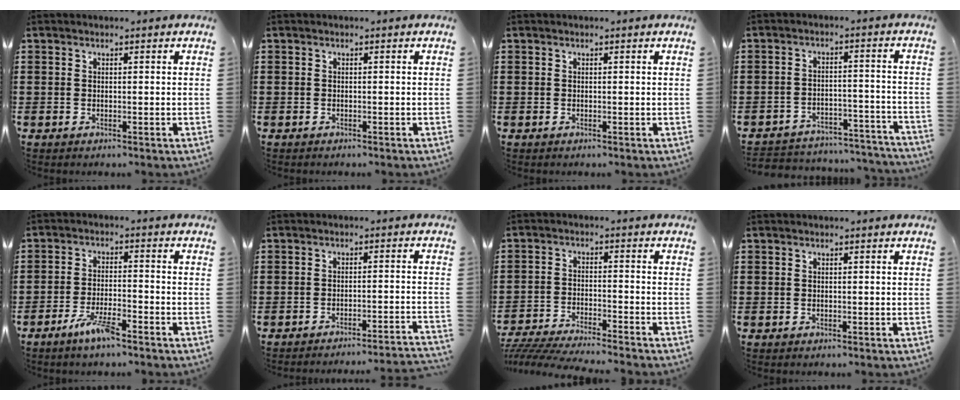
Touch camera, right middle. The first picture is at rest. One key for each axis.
{"total": 0.0}
{"total": 0.0}
{"total": 4.1, "fx": -4.0, "fy": 0.6, "fz": 0.4, "tx": -0.019, "ty": 0.002, "tz": -0.088}
{"total": 5.1, "fx": -3.5, "fy": 0.8, "fz": 3.6, "tx": -0.078, "ty": -0.002, "tz": -0.067}
{"total": 2.4, "fx": -2.3, "fy": -0.5, "fz": 0.5, "tx": -0.011, "ty": 0.000, "tz": -0.049}
{"total": 4.8, "fx": -4.7, "fy": -0.1, "fz": 1.0, "tx": -0.031, "ty": -0.010, "tz": -0.097}
{"total": 0.0}